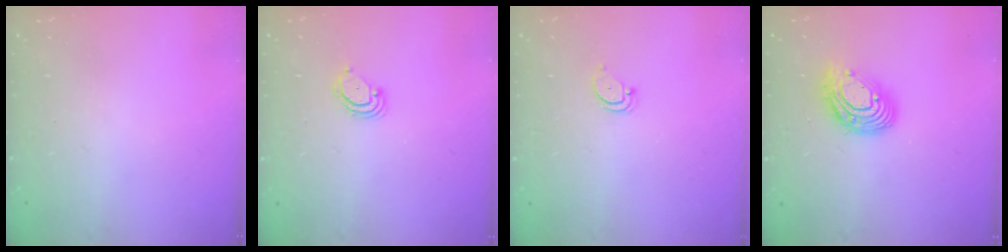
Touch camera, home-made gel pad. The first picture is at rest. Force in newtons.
{"total": 3.2, "press": 3.2, "slide": 0.3}
{"total": 2.6, "press": 2.6, "slide": 0.0}
{"total": 13.9, "press": 13.9, "slide": 1.2}